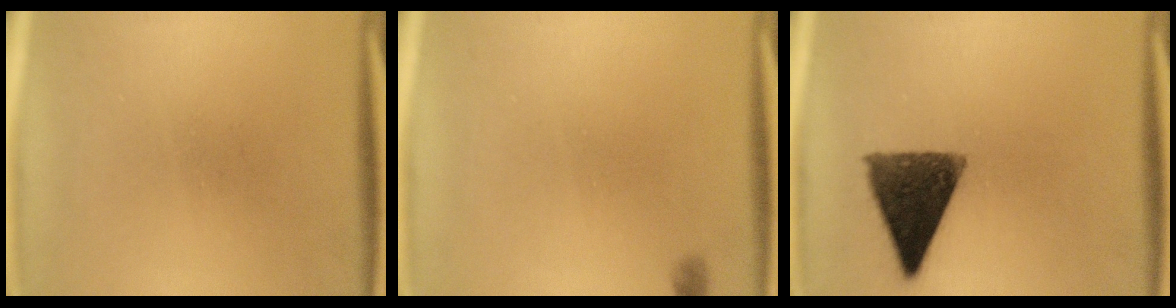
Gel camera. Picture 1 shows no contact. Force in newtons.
{"total": 0.7}
{"total": 11.9}